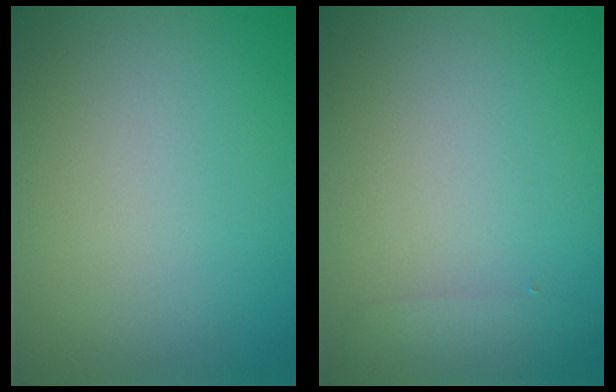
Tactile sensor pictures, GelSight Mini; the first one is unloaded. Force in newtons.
{"total": 1.3, "press": 1.3, "slide": 0.1}